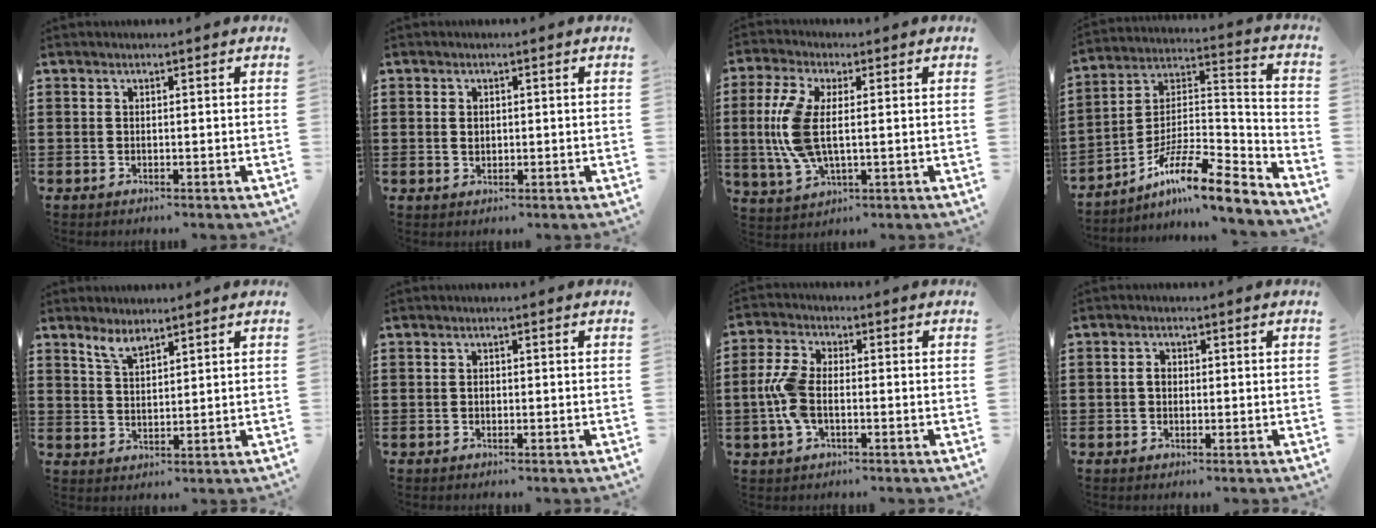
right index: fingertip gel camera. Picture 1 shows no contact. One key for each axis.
{"total": 1.5, "fx": 0.2, "fy": 1.1, "fz": 1.0, "tx": -0.022, "ty": 0.007, "tz": 0.002}
{"total": 9.0, "fx": 0.4, "fy": 3.9, "fz": 8.1, "tx": -0.201, "ty": -0.007, "tz": -0.001}
{"total": 10.9, "fx": -8.2, "fy": 1.9, "fz": 6.9, "tx": -0.122, "ty": 0.008, "tz": -0.161}
{"total": 3.4, "fx": 2.8, "fy": 1.0, "fz": 1.7, "tx": -0.039, "ty": 0.002, "tz": 0.052}
{"total": 0.6, "fx": -0.1, "fy": 0.5, "fz": 0.4, "tx": -0.010, "ty": 0.001, "tz": -0.003}
{"total": 6.5, "fx": -0.9, "fy": 3.5, "fz": 5.4, "tx": -0.140, "ty": -0.005, "tz": -0.026}
{"total": 1.8, "fx": 0.0, "fy": 1.2, "fz": 1.2, "tx": -0.026, "ty": 0.006, "tz": -0.002}